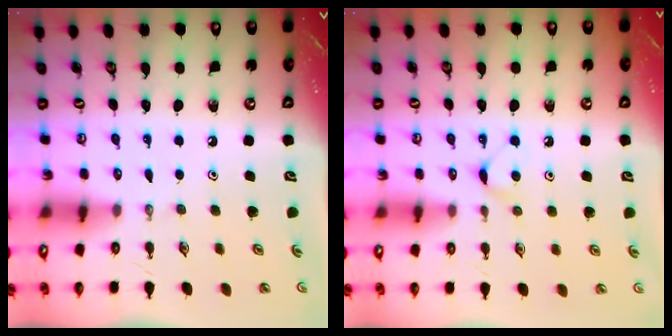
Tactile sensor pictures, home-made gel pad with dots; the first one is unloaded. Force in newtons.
{"total": 3.8, "press": 3.8, "slide": 0.6}